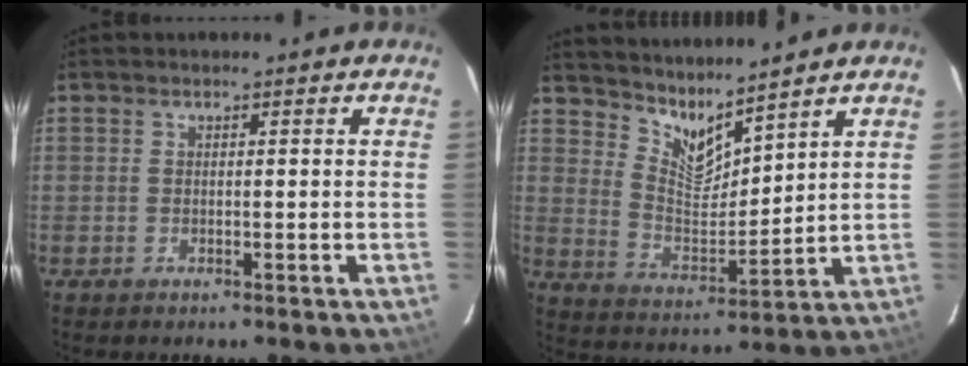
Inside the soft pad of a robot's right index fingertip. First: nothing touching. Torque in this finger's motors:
{"motor_torque": [-0.10, 0.55, -0.02, 0.00]}